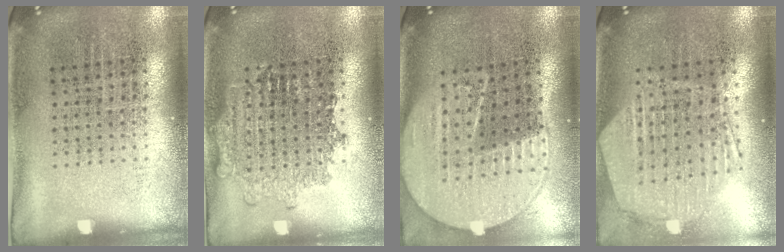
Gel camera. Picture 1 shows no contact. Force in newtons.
{"total": 2.0, "press": 1.9, "slide": 0.4}
{"total": 2.2, "press": 1.9, "slide": 1.0}
{"total": 1.4, "press": 1.4, "slide": 0.4}